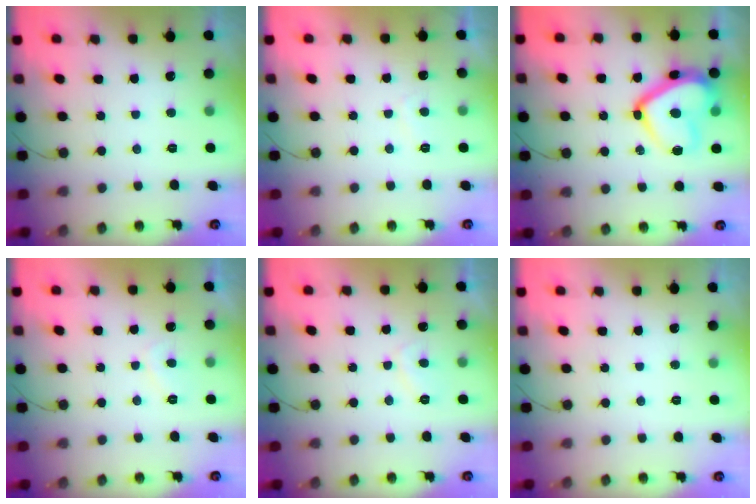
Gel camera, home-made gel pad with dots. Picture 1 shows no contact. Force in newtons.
{"total": 1.6, "press": 1.4, "slide": 0.7}
{"total": 17.6, "press": 17.6, "slide": 1.3}
{"total": 2.1, "press": 2.0, "slide": 0.8}
{"total": 2.5, "press": 2.4, "slide": 0.8}
{"total": 0.0}